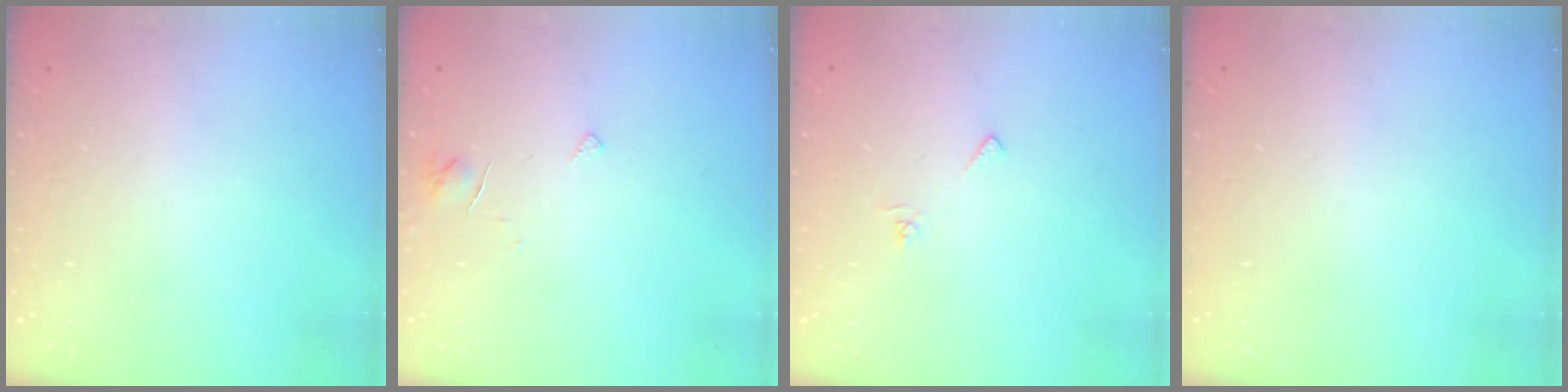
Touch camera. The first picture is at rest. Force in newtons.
{"total": 3.2, "press": 3.2, "slide": 0.3}
{"total": 4.3, "press": 4.3, "slide": 0.4}
{"total": 0.0}